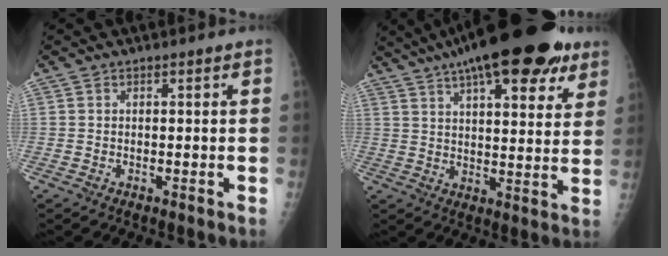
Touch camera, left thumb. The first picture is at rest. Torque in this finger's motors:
{"motor_torque": [1.51, -0.41, 1.51, -1.25, 0.20]}